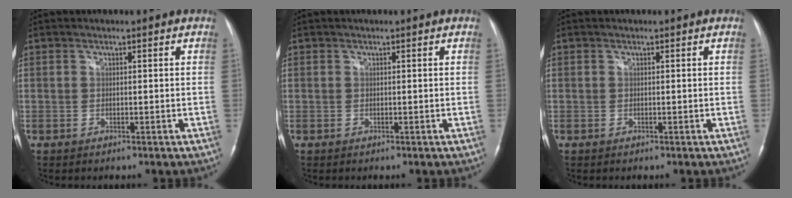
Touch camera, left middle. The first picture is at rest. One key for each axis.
{"total": 0.0}
{"total": 0.0}